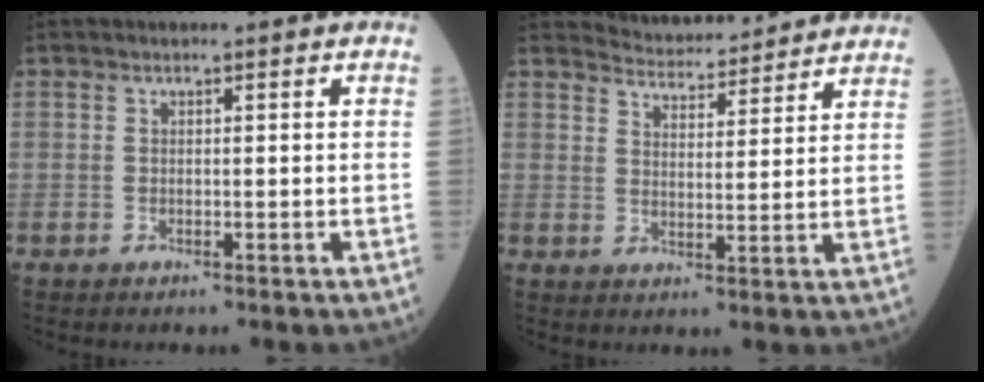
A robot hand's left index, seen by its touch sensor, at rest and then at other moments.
{"total": 9.2, "force": [9.1, 1.4, 0.8], "torque": [-0.015, 0.014, 0.120]}